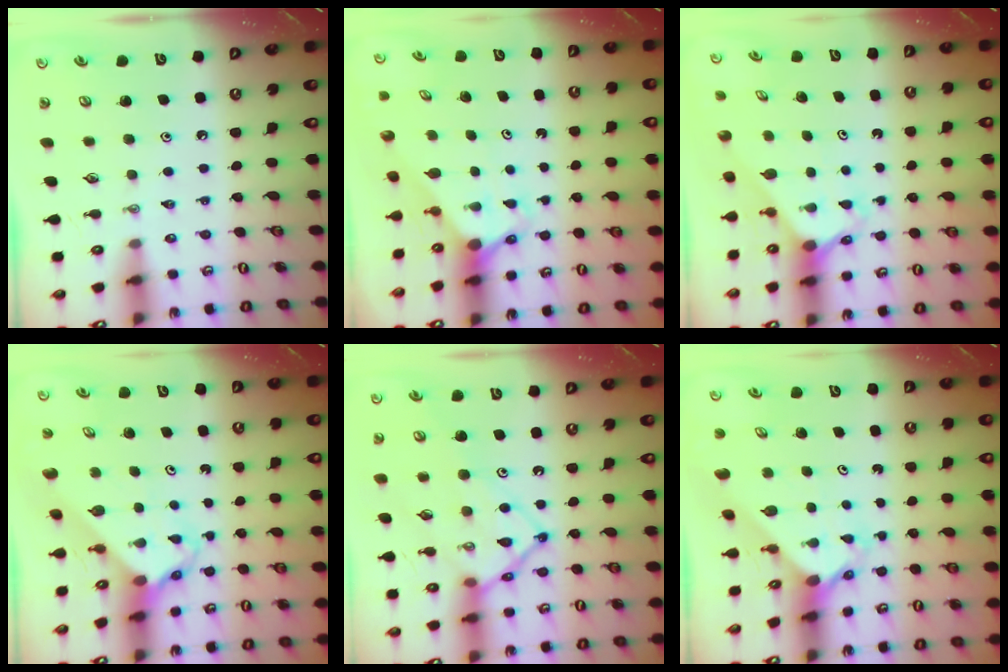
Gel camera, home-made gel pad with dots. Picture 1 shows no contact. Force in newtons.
{"total": 2.8, "press": 2.8, "slide": 0.1}
{"total": 2.3, "press": 2.3, "slide": 0.2}
{"total": 2.9, "press": 2.9, "slide": 0.3}
{"total": 13.9, "press": 13.9, "slide": 1.4}
{"total": 2.5, "press": 2.5, "slide": 0.2}